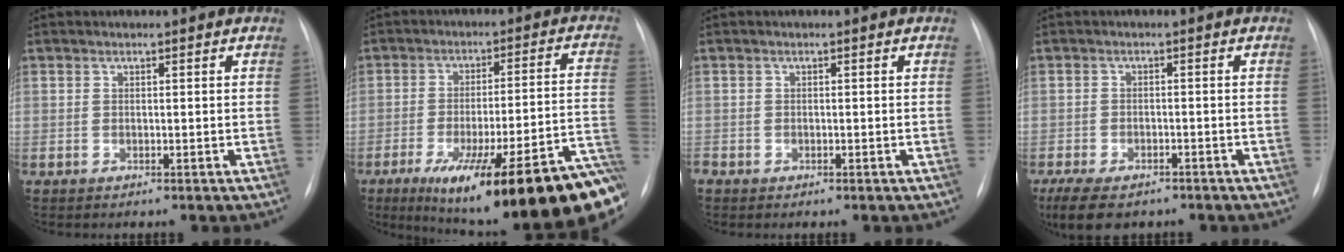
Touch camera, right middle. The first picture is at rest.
{"total": 27.3, "force": [-17.2, 3.3, 20.9], "torque": [-0.207, -0.003, -0.246]}
{"total": 1.0, "force": [-0.5, 0.8, 0.4], "torque": [-0.003, 0.003, -0.008]}
{"total": 9.2, "force": [-6.7, 4.1, 4.8], "torque": [-0.091, -0.011, -0.096]}